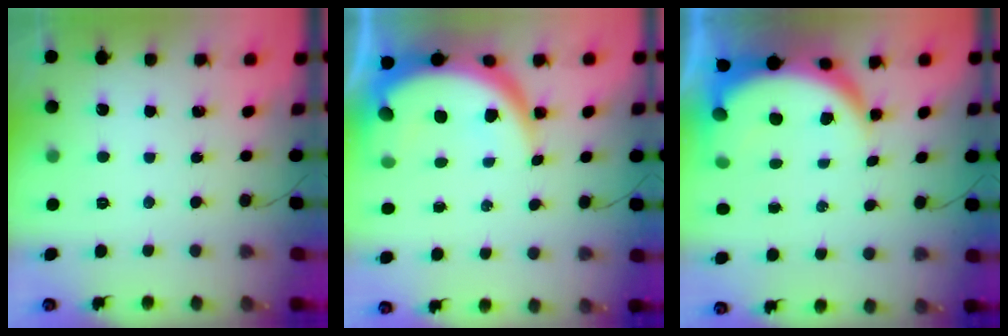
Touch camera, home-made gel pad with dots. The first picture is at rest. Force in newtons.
{"total": 10.7, "press": 10.7, "slide": 0.6}
{"total": 10.2, "press": 10.1, "slide": 1.1}